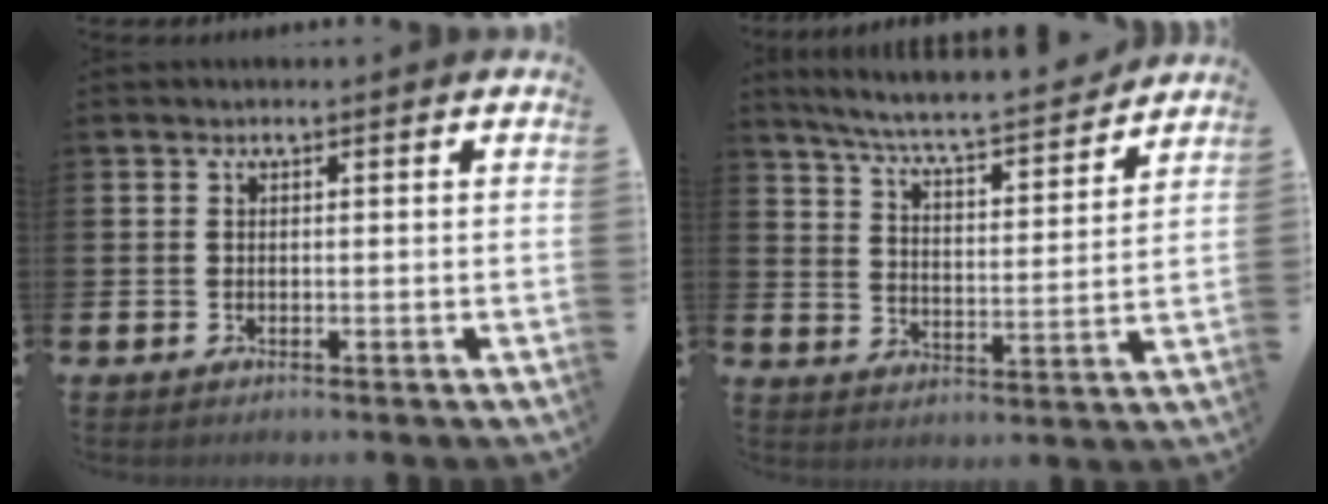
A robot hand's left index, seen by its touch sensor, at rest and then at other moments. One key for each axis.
{"total": 6.5, "fx": 6.2, "fy": 0.4, "fz": 2.1, "tx": -0.071, "ty": -0.048, "tz": 0.103}